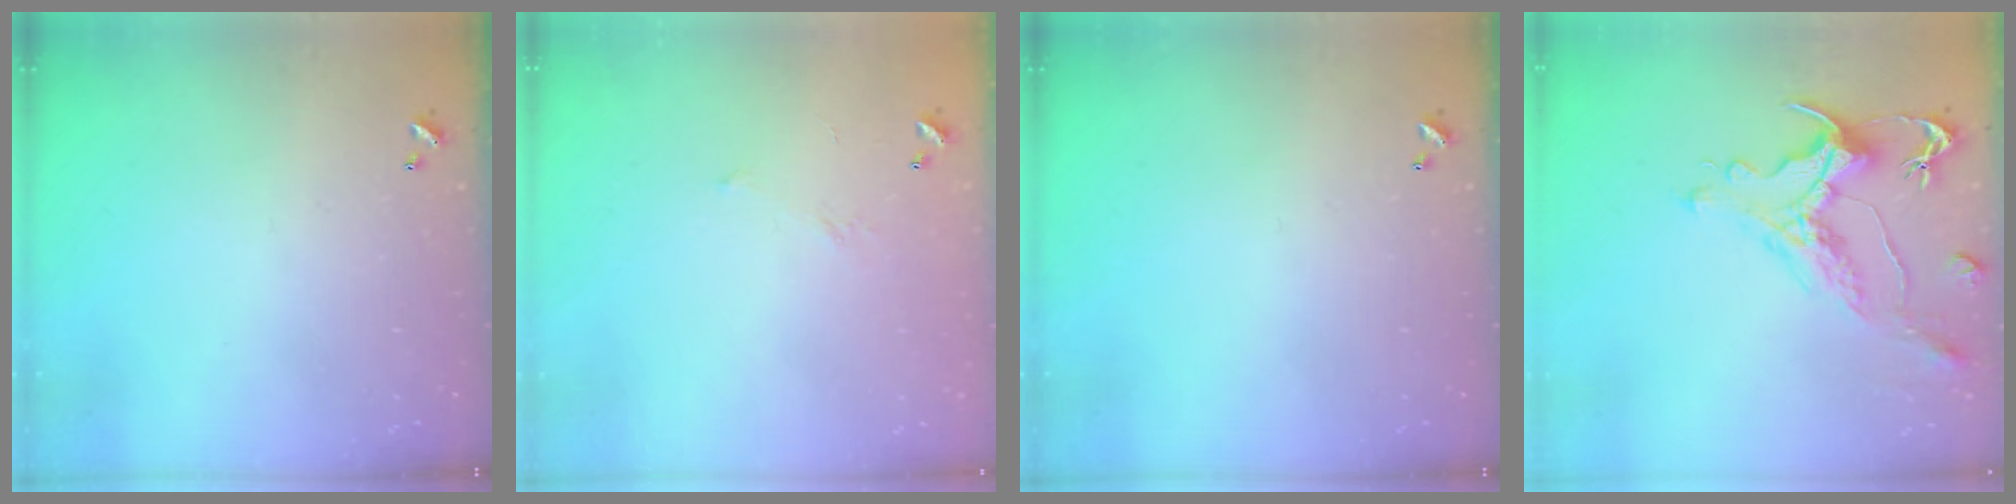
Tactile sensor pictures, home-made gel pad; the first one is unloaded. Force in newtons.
{"total": 5.5, "press": 5.5, "slide": 0.9}
{"total": 0.0}
{"total": 1.4, "press": 0.2, "slide": 1.4}